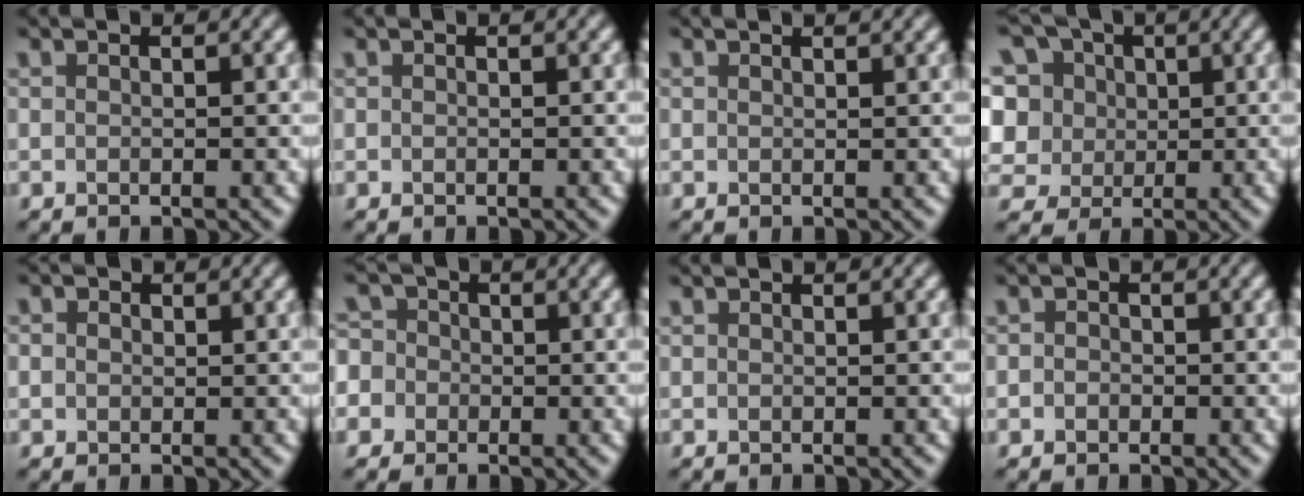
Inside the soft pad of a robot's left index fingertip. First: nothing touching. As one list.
[{"total": 0.0}, {"total": 1.0, "force": [0.9, 0.2, 0.4], "torque": [-0.006, 0.000, 0.012]}, {"total": 13.0, "force": [5.2, 9.9, 6.7], "torque": [-0.155, 0.046, 0.067]}, {"total": 1.8, "force": [0.7, 1.5, 0.8], "torque": [-0.013, 0.011, -0.007]}, {"total": 5.9, "force": [-0.7, 5.5, 2.1], "torque": [-0.048, 0.030, -0.057]}, {"total": 0.0}, {"total": 1.1, "force": [-0.1, 1.0, 0.4], "torque": [0.004, -0.003, -0.013]}]